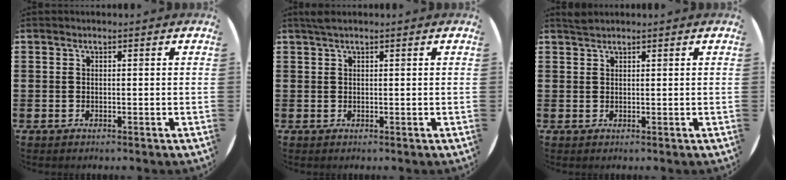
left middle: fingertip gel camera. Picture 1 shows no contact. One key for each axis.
{"total": 0.8, "fx": 0.6, "fy": 0.0, "fz": 0.5, "tx": -0.010, "ty": 0.002, "tz": 0.011}
{"total": 1.0, "fx": 1.0, "fy": 0.0, "fz": 0.1, "tx": -0.004, "ty": 0.001, "tz": 0.020}